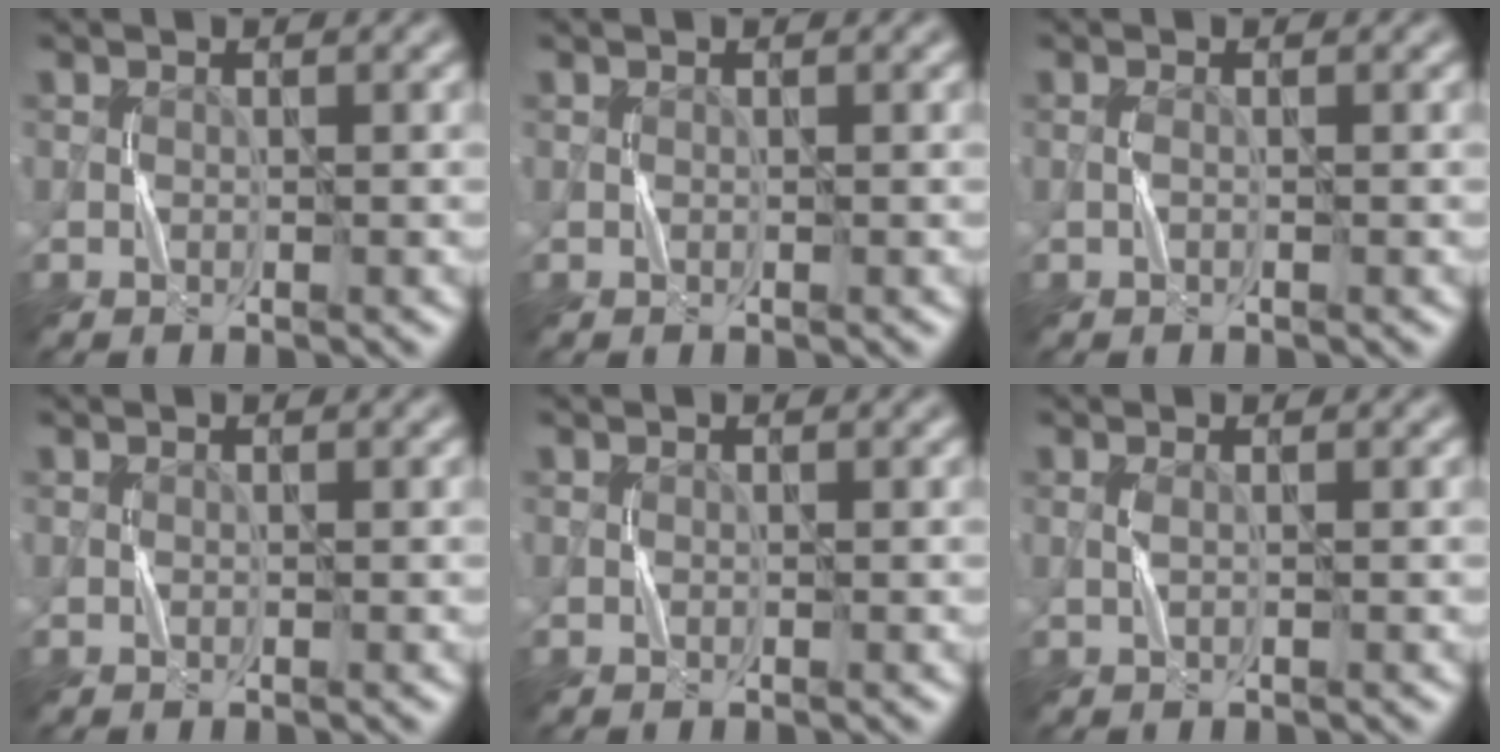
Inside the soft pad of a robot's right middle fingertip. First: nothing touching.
{"total": 0.0}
{"total": 0.5, "force": [-0.2, 0.1, 0.5], "torque": [-0.014, 0.001, -0.005]}
{"total": 0.0}
{"total": 0.0}
{"total": 0.6, "force": [0.1, 0.1, 0.6], "torque": [-0.016, 0.004, 0.002]}